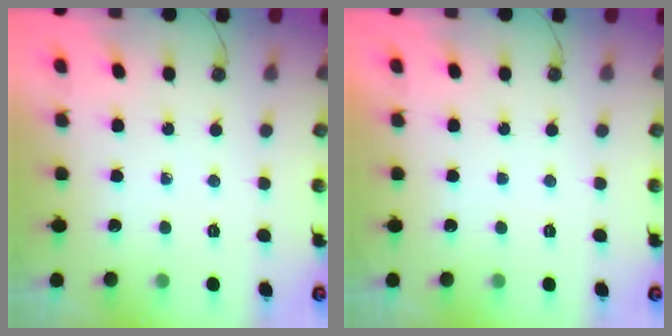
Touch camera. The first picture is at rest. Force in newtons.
{"total": 0.0}